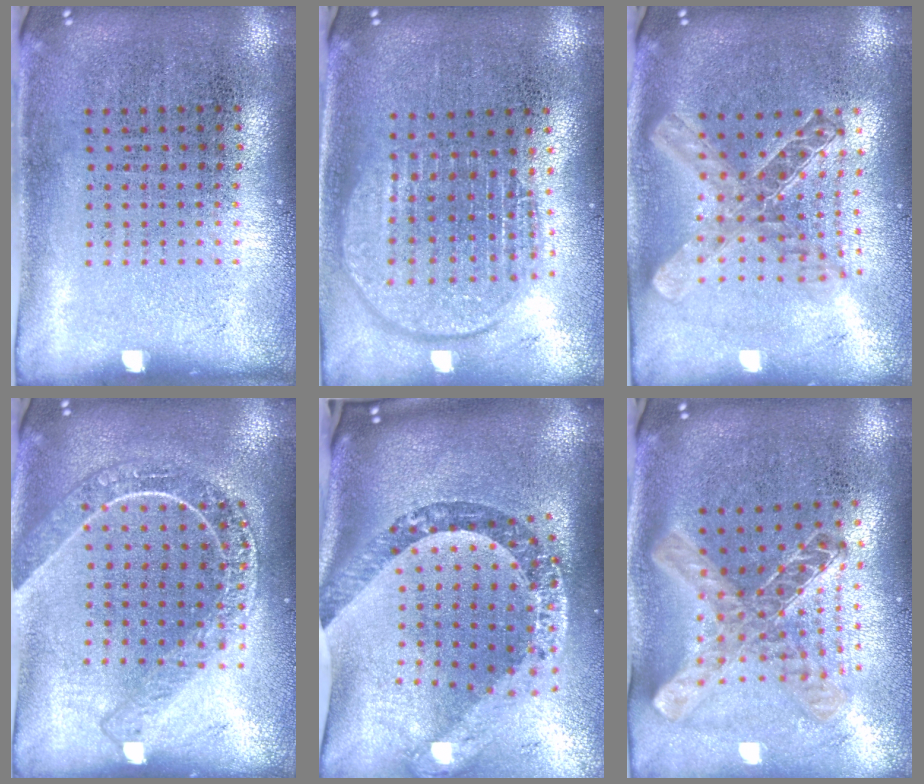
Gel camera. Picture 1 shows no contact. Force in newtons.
{"total": 1.8, "press": 1.5, "slide": 1.0}
{"total": 2.0, "press": 1.7, "slide": 1.1}
{"total": 2.0, "press": 1.7, "slide": 1.0}
{"total": 3.7, "press": 2.6, "slide": 2.6}
{"total": 1.5, "press": 1.3, "slide": 0.6}